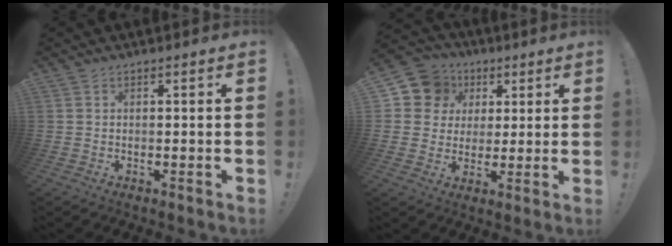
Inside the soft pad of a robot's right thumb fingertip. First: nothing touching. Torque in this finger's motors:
{"motor_torque": [0.00, 0.12, 0.40, 0.19, -0.01]}